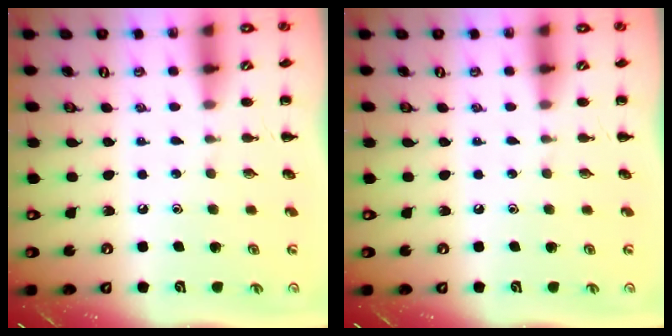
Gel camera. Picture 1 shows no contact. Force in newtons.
{"total": 0.0}